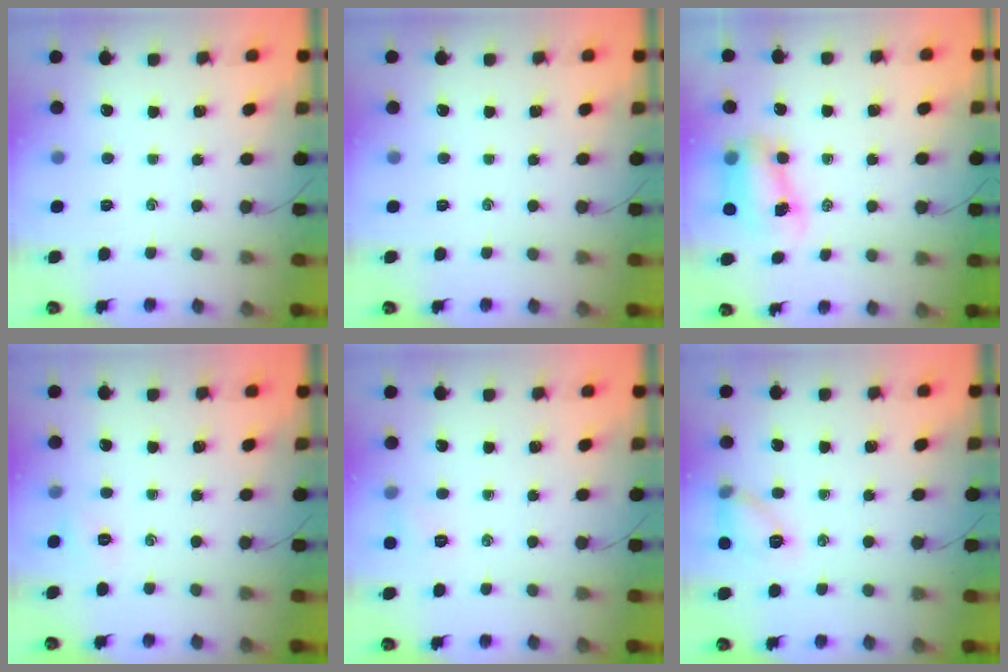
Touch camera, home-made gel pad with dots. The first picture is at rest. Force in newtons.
{"total": 0.0}
{"total": 7.9, "press": 7.8, "slide": 1.3}
{"total": 2.1, "press": 2.1, "slide": 0.6}
{"total": 5.0, "press": 4.8, "slide": 1.5}
{"total": 9.3, "press": 9.3, "slide": 0.3}